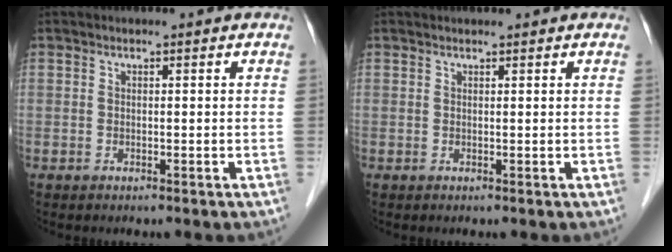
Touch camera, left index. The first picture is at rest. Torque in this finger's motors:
{"motor_torque": [-0.09, 0.04, -0.36, -0.01]}